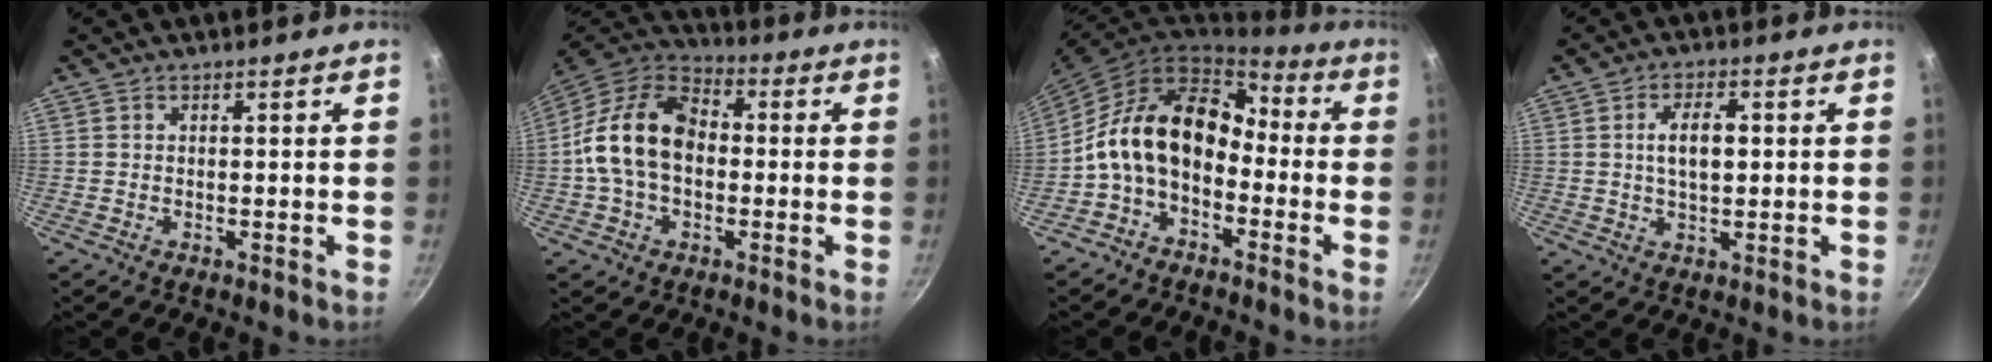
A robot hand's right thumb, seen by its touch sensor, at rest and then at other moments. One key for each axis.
{"total": 16.0, "fx": -0.5, "fy": 11.1, "fz": 11.6, "tx": -0.183, "ty": 0.039, "tz": -0.025}
{"total": 15.0, "fx": -2.8, "fy": 10.4, "fz": 10.4, "tx": -0.159, "ty": 0.064, "tz": -0.070}
{"total": 6.0, "fx": 0.7, "fy": 3.0, "fz": 5.1, "tx": -0.077, "ty": 0.008, "tz": 0.011}